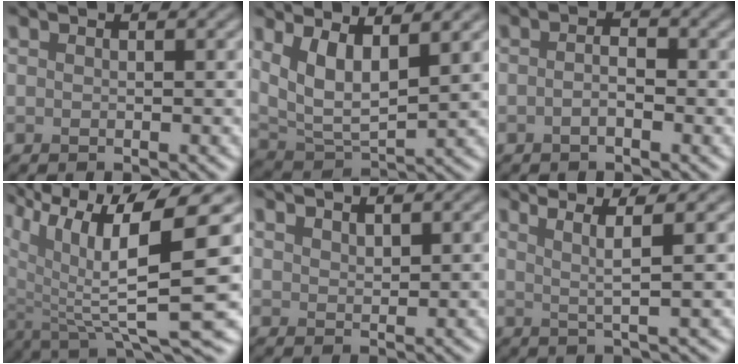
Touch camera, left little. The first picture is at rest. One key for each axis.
{"total": 5.6, "fx": 2.6, "fy": 2.2, "fz": 4.4, "tx": -0.096, "ty": -0.011, "tz": 0.055}
{"total": 1.4, "fx": -0.5, "fy": 0.4, "fz": 1.2, "tx": -0.025, "ty": 0.000, "tz": -0.013}
{"total": 10.8, "fx": 3.4, "fy": 4.2, "fz": 9.4, "tx": -0.198, "ty": -0.013, "tz": 0.074}
{"total": 1.6, "fx": 1.4, "fy": 0.4, "fz": 0.6, "tx": -0.013, "ty": -0.001, "tz": 0.028}
{"total": 3.5, "fx": 1.9, "fy": 0.4, "fz": 2.9, "tx": -0.054, "ty": 0.003, "tz": 0.031}